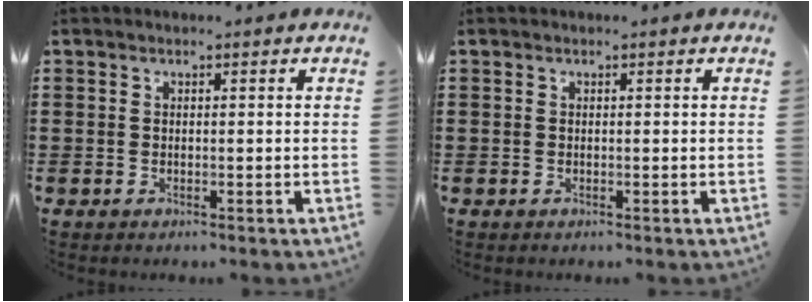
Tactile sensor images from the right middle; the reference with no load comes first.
{"total": 0.0}